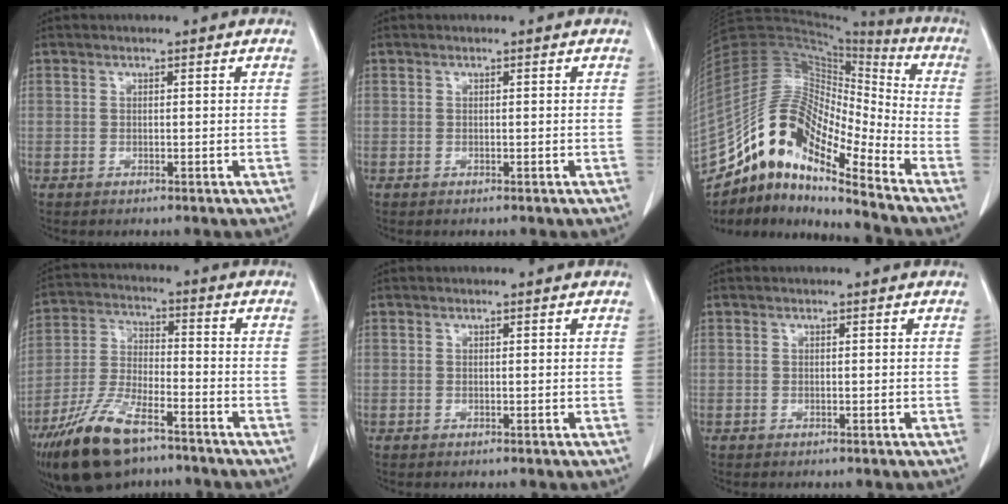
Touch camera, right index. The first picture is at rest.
{"total": 0.0}
{"total": 17.4, "force": [-13.1, 3.9, 10.9], "torque": [-0.197, 0.044, -0.236]}
{"total": 13.8, "force": [-9.3, 4.5, 9.1], "torque": [-0.187, -0.017, -0.171]}
{"total": 0.0}
{"total": 0.0}